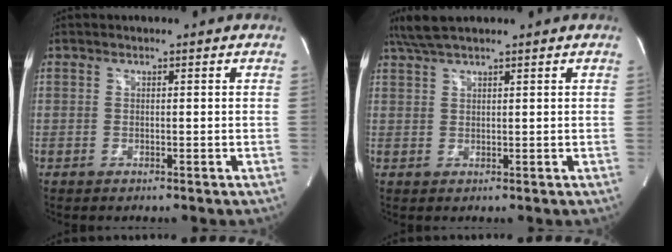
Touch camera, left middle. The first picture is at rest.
{"total": 5.1, "force": [4.2, 0.5, 2.9], "torque": [-0.060, 0.026, 0.082]}